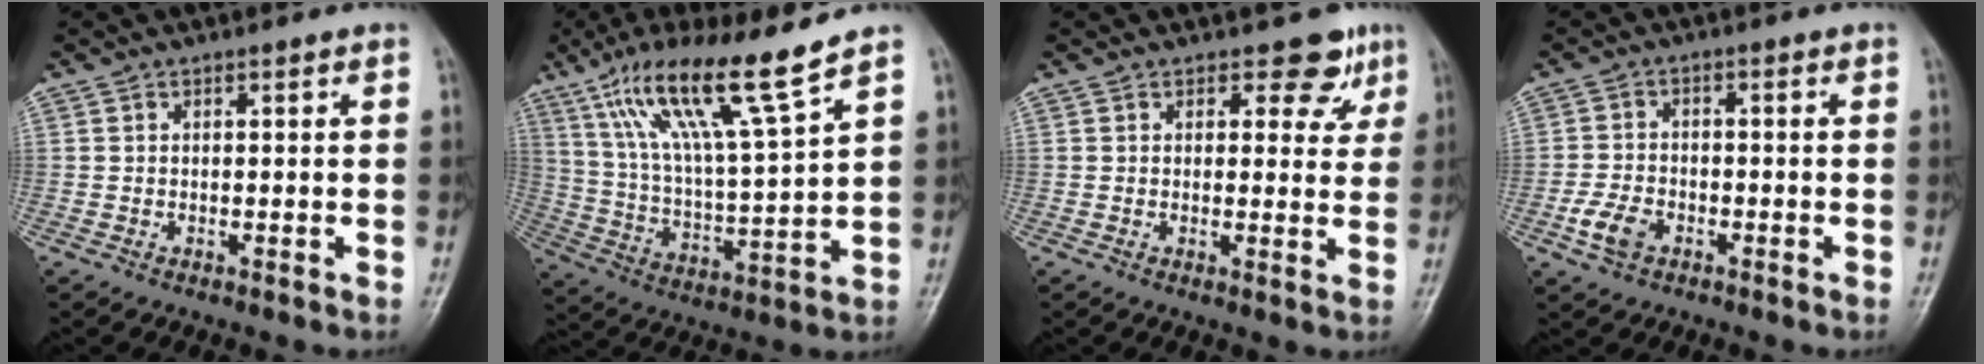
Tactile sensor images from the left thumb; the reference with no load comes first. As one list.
[{"total": 16.8, "force": [11.2, 1.2, 12.4], "torque": [-0.218, -0.051, 0.209]}, {"total": 5.0, "force": [3.2, 3.0, 2.3], "torque": [0.008, -0.013, 0.036]}, {"total": 5.0, "force": [-2.4, 3.3, 2.9], "torque": [-0.056, 0.011, -0.048]}]